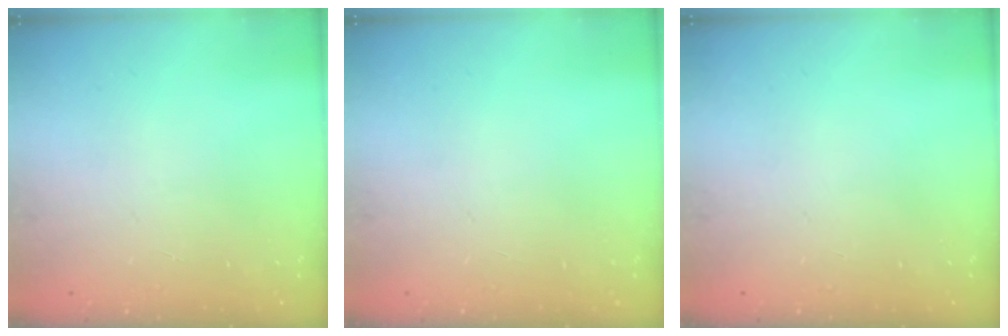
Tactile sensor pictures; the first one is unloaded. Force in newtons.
{"total": 0.0}
{"total": 0.0}